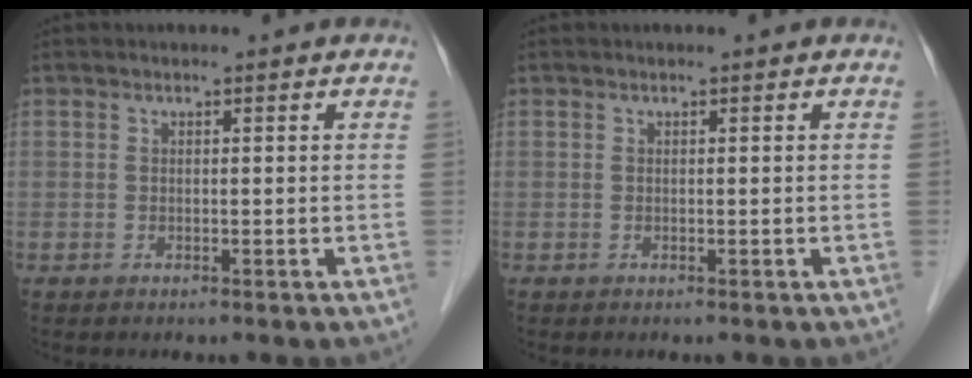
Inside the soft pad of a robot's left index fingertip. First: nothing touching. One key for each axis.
{"total": 0.0}